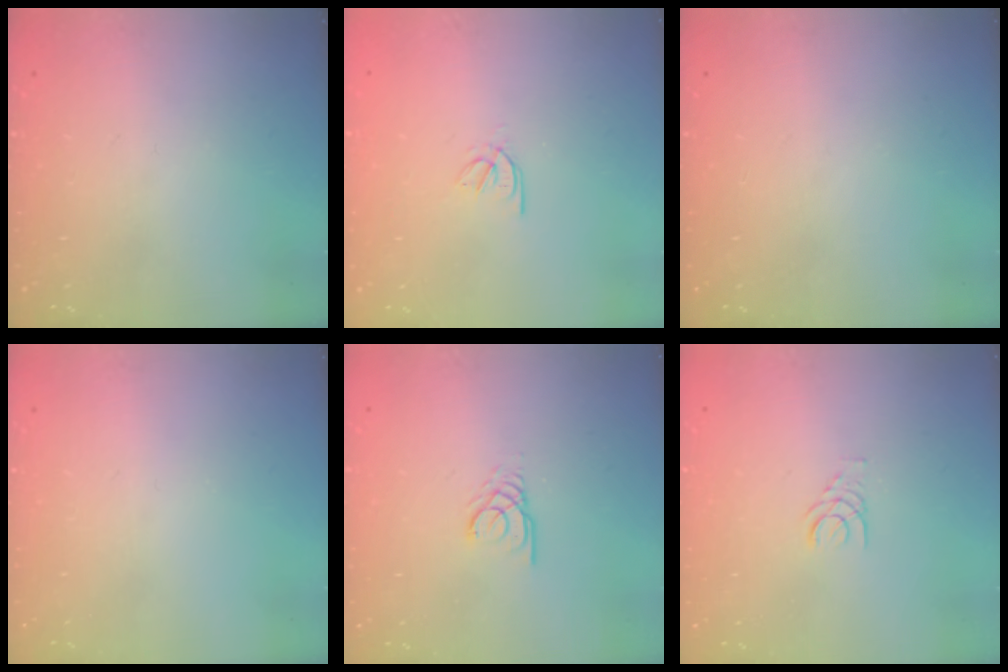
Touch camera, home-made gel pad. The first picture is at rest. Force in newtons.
{"total": 2.5, "press": 2.4, "slide": 0.5}
{"total": 0.0}
{"total": 0.0}
{"total": 2.7, "press": 2.7, "slide": 0.1}
{"total": 1.4, "press": 1.4, "slide": 0.2}